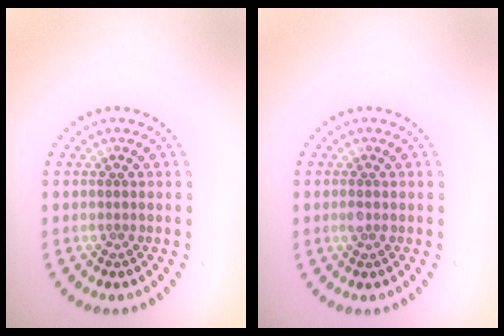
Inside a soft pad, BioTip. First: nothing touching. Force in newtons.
{"total": 0.6, "press": 0.5, "slide": 0.3}